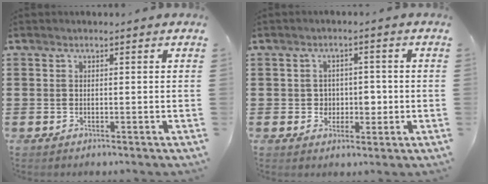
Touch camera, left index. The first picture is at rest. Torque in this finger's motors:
{"motor_torque": [0.04, 0.02, 0.06, 0.03]}